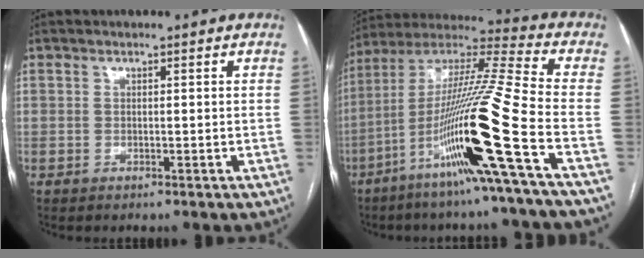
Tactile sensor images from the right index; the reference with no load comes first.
{"total": 21.3, "force": [-8.5, -2.0, 19.4], "torque": [-0.378, -0.026, -0.167]}